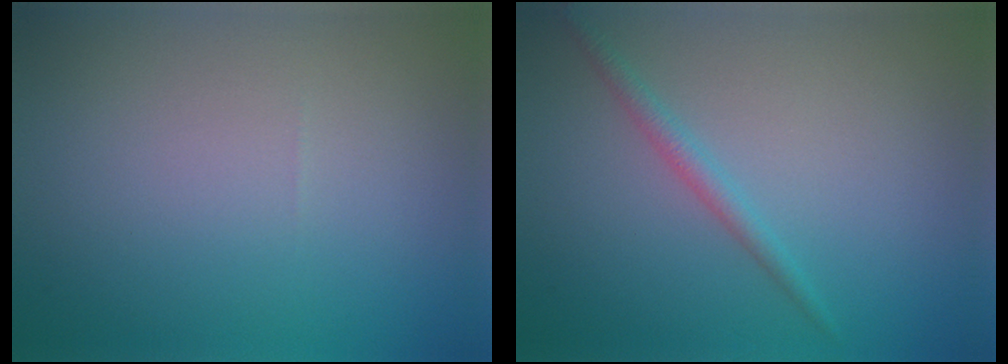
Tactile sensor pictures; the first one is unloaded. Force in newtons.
{"total": 1.6, "press": 1.6, "slide": 0.1}